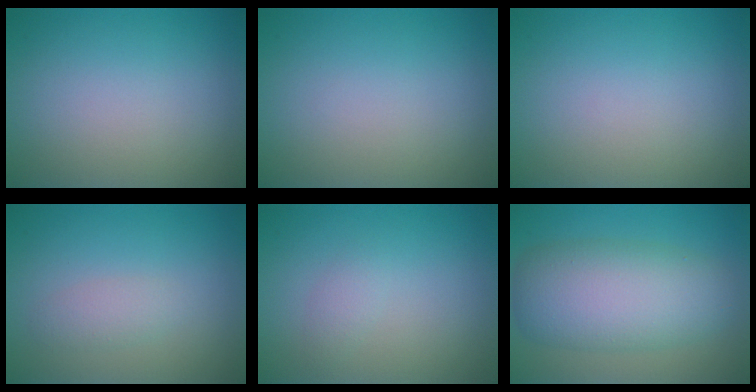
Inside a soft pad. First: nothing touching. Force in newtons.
{"total": 0.0}
{"total": 0.0}
{"total": 1.4, "press": 1.4, "slide": 0.1}
{"total": 1.1, "press": 1.1, "slide": 0.0}
{"total": 7.9, "press": 7.9, "slide": 0.0}